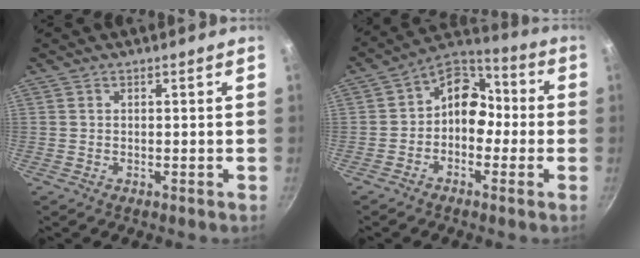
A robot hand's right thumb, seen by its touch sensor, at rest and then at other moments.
{"total": 9.9, "force": [-1.2, 7.6, 6.4], "torque": [-0.052, 0.048, -0.041]}